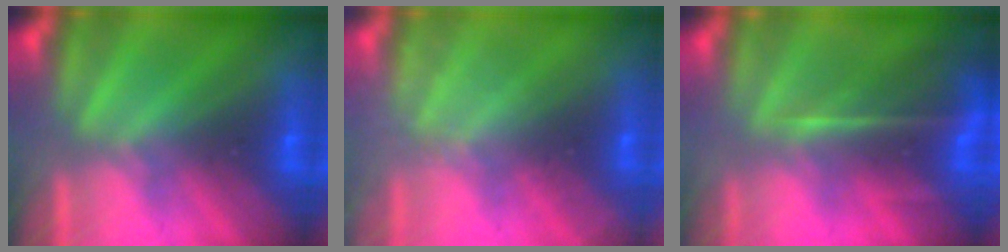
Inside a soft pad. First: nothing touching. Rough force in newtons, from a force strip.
{"total": 2.2}
{"total": 8.1}